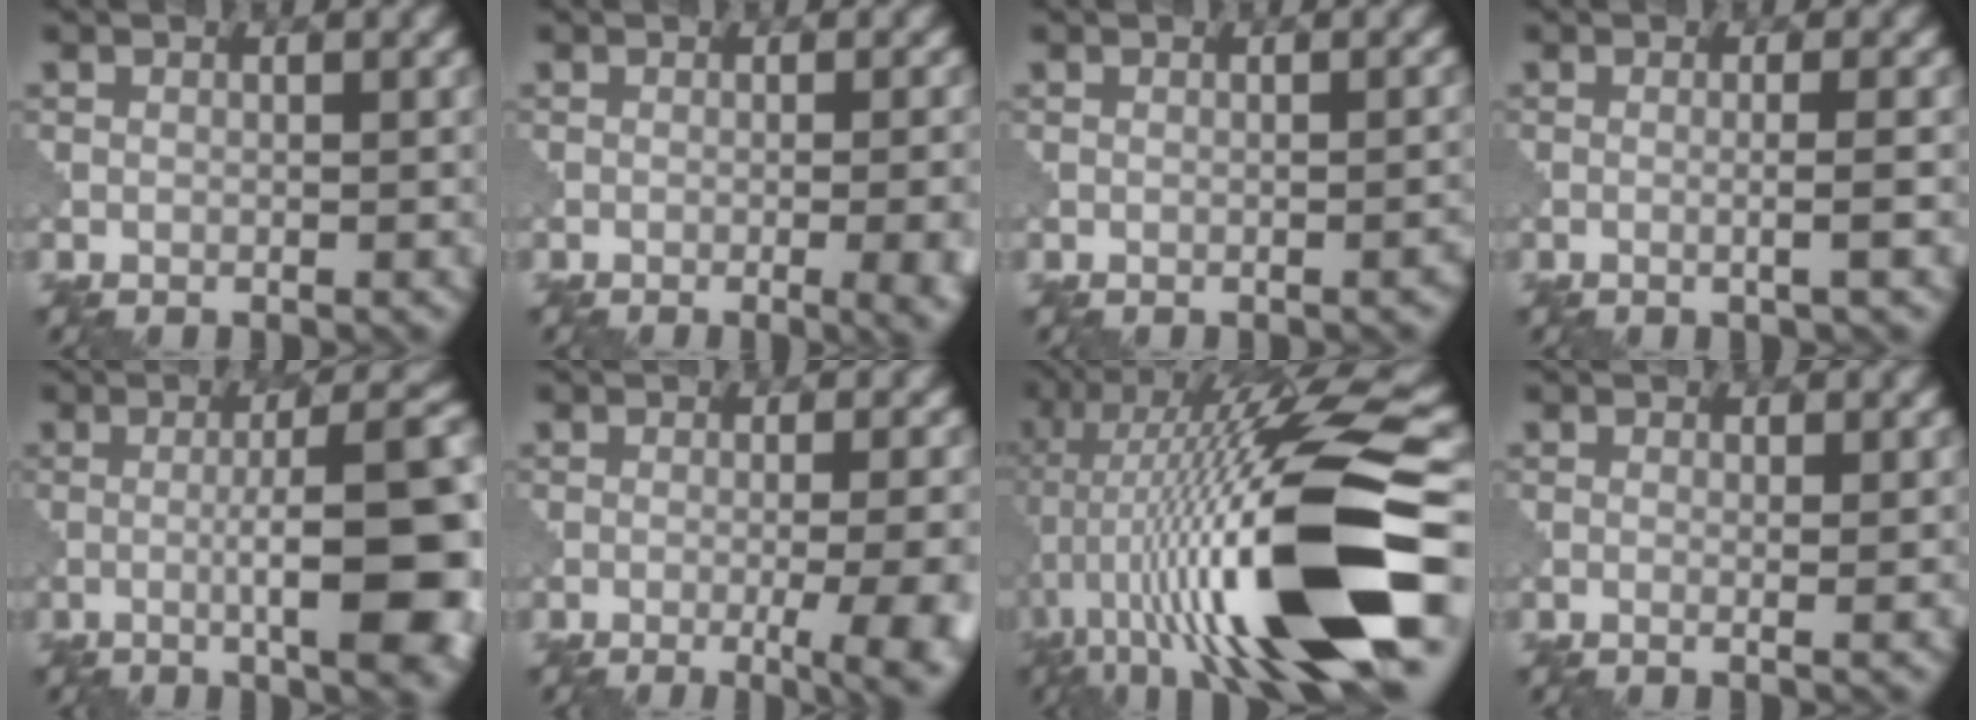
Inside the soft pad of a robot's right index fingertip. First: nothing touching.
{"total": 7.8, "force": [-1.7, 3.8, 6.6], "torque": [-0.024, 0.003, -0.012]}
{"total": 0.9, "force": [-0.4, 0.4, 0.8], "torque": [-0.005, 0.002, -0.007]}
{"total": 2.2, "force": [-0.2, 0.6, 2.1], "torque": [-0.026, 0.000, -0.012]}
{"total": 12.0, "force": [-2.2, 2.8, 11.5], "torque": [-0.141, 0.013, -0.027]}
{"total": 8.0, "force": [-2.6, 2.9, 7.0], "torque": [-0.058, 0.008, -0.029]}
{"total": 17.2, "force": [-3.0, 4.3, 16.4], "torque": [-0.289, 0.026, -0.051]}
{"total": 1.3, "force": [0.0, 0.4, 1.2], "torque": [-0.017, -0.003, -0.003]}